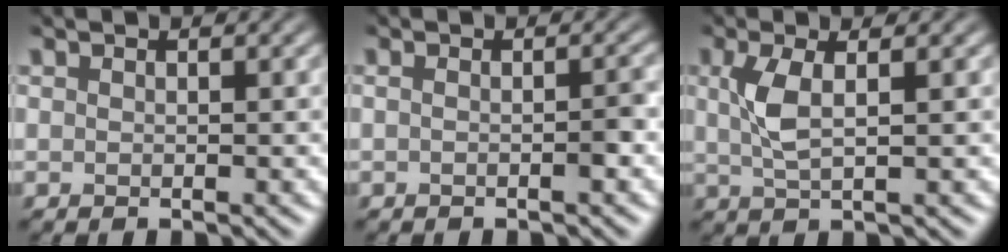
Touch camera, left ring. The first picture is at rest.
{"total": 1.4, "force": [-0.7, 0.4, 1.1], "torque": [-0.015, 0.001, -0.014]}
{"total": 2.7, "force": [0.0, 0.7, 2.6], "torque": [-0.060, -0.001, 0.003]}